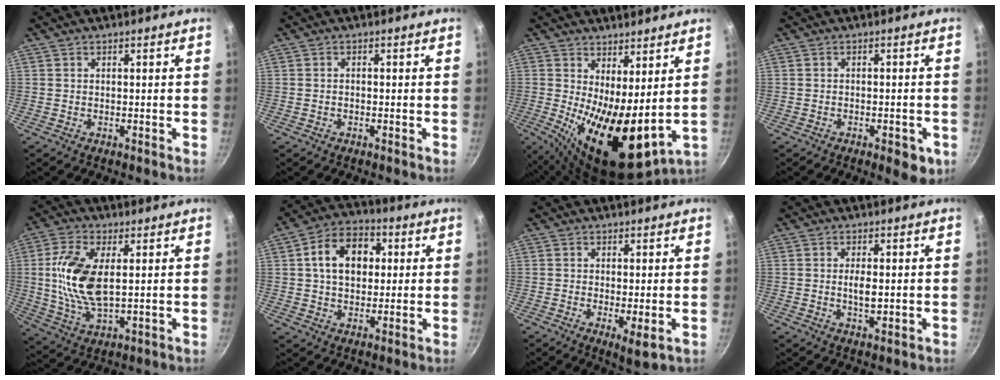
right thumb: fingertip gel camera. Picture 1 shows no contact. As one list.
[{"total": 0.7, "force": [-0.4, 0.3, 0.4], "torque": [-0.011, 0.006, -0.009]}, {"total": 13.7, "force": [1.4, 5.4, 12.5], "torque": [-0.178, -0.034, 0.034]}, {"total": 7.8, "force": [-2.8, 3.7, 6.3], "torque": [-0.043, 0.006, -0.032]}, {"total": 13.0, "force": [1.8, 6.3, 11.3], "torque": [-0.224, -0.001, 0.037]}, {"total": 12.0, "force": [2.3, 8.7, 8.0], "torque": [-0.096, 0.016, 0.025]}, {"total": 4.3, "force": [-0.8, 1.2, 4.1], "torque": [-0.067, -0.016, -0.009]}, {"total": 3.7, "force": [-0.1, 1.4, 3.4], "torque": [-0.061, -0.002, -0.003]}]